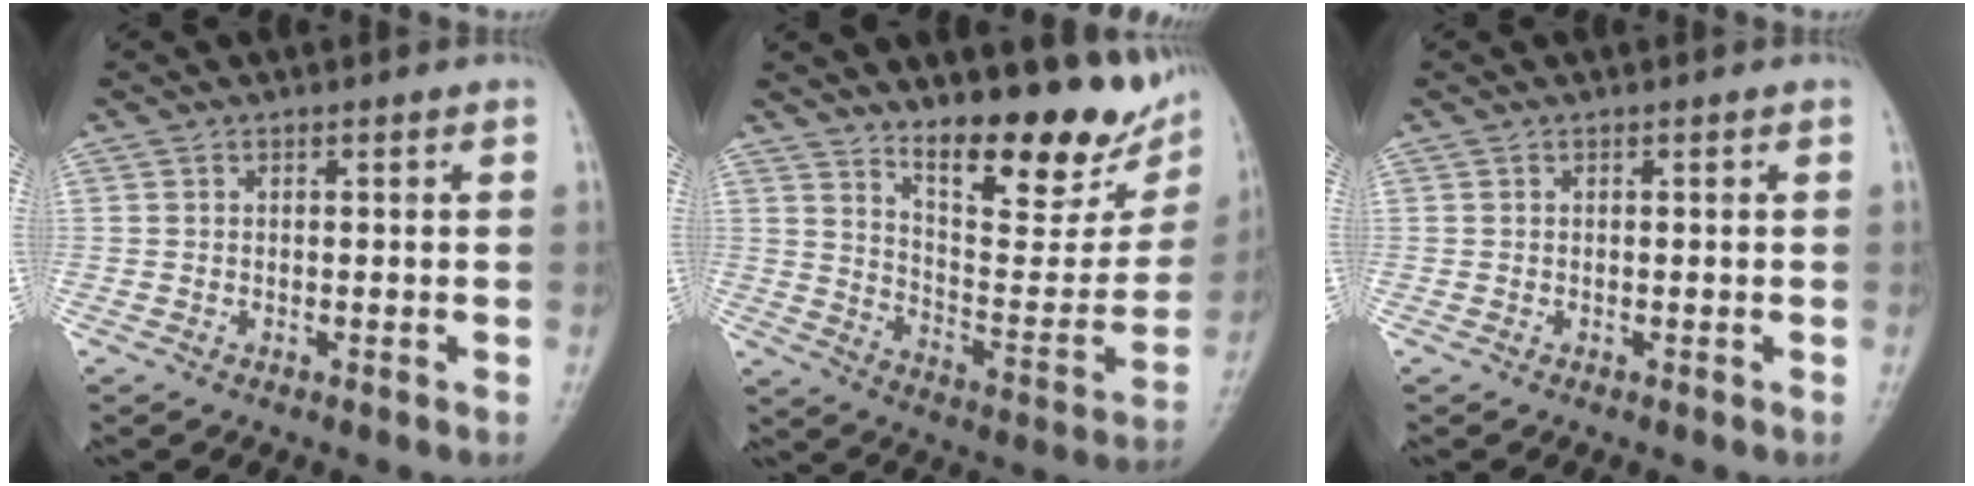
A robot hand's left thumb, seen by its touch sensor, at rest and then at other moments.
{"total": 20.5, "force": [13.9, 6.4, 13.6], "torque": [-0.145, -0.089, 0.220]}
{"total": 0.0}